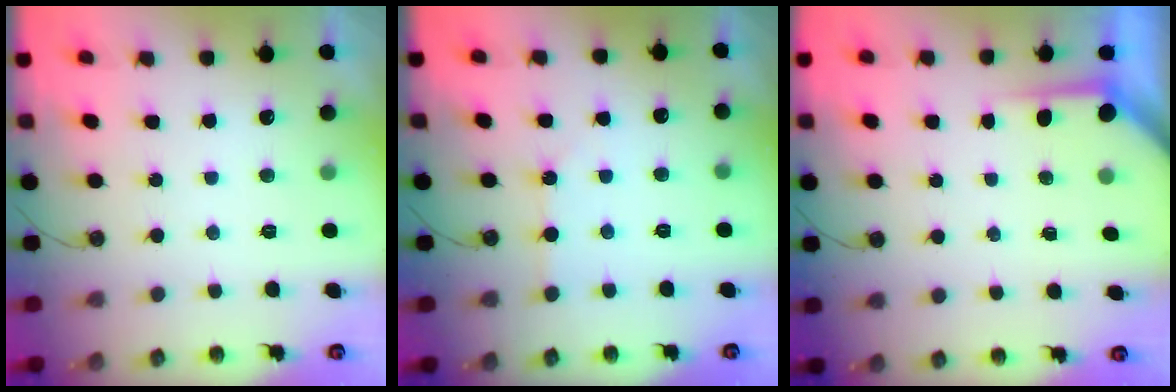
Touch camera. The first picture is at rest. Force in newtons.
{"total": 2.7, "press": 2.7, "slide": 0.3}
{"total": 3.5, "press": 3.5, "slide": 0.3}